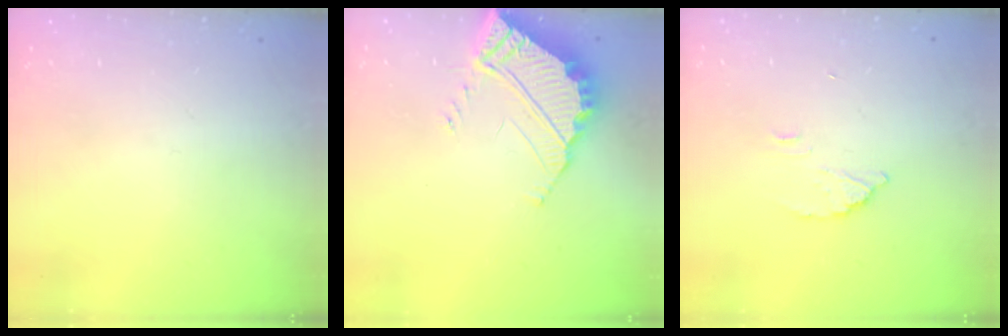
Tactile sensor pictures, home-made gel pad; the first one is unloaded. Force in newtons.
{"total": 6.1, "press": 6.1, "slide": 0.3}
{"total": 2.7, "press": 2.7, "slide": 0.1}